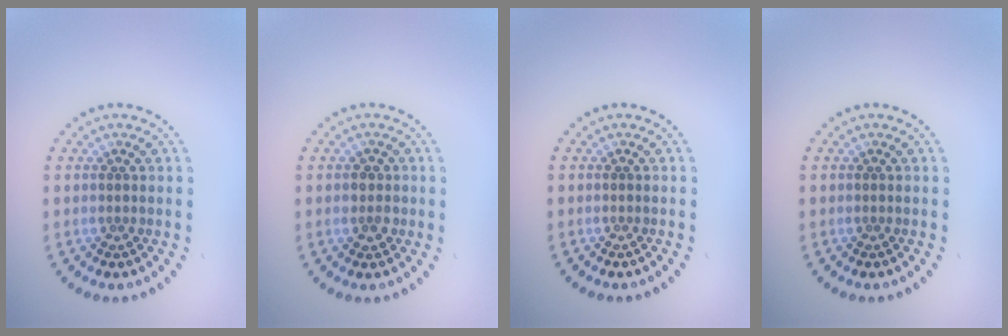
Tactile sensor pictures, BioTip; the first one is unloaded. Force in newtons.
{"total": 1.5, "press": 1.5, "slide": 0.4}
{"total": 0.0}
{"total": 0.0}